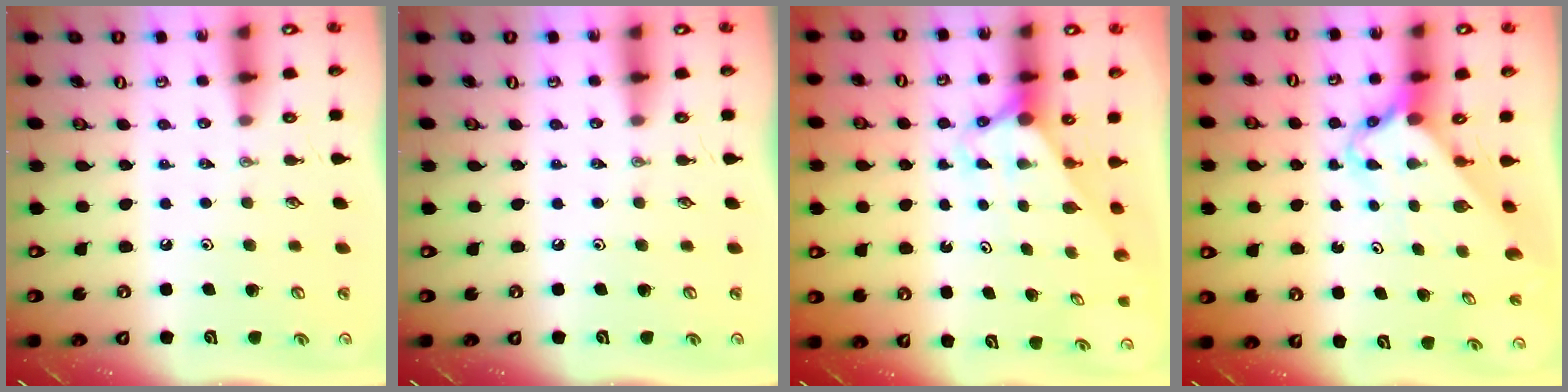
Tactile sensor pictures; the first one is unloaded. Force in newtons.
{"total": 0.0}
{"total": 2.9, "press": 2.9, "slide": 0.1}
{"total": 2.8, "press": 2.8, "slide": 0.2}